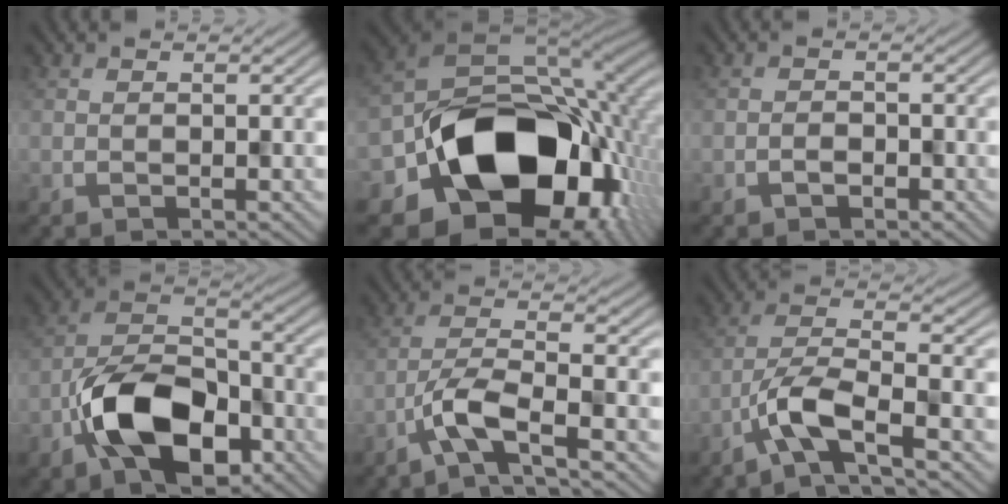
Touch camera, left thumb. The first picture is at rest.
{"total": 18.7, "force": [-5.1, 13.8, 11.6], "torque": [-0.197, -0.045, -0.068]}
{"total": 1.0, "force": [-0.7, 0.7, 0.2], "torque": [0.000, 0.003, -0.014]}
{"total": 12.1, "force": [-5.5, 6.9, 8.3], "torque": [-0.161, -0.003, -0.111]}
{"total": 5.2, "force": [-3.3, 0.8, 4.0], "torque": [-0.076, 0.006, -0.074]}
{"total": 6.2, "force": [-3.7, 1.3, 4.8], "torque": [-0.092, 0.006, -0.082]}